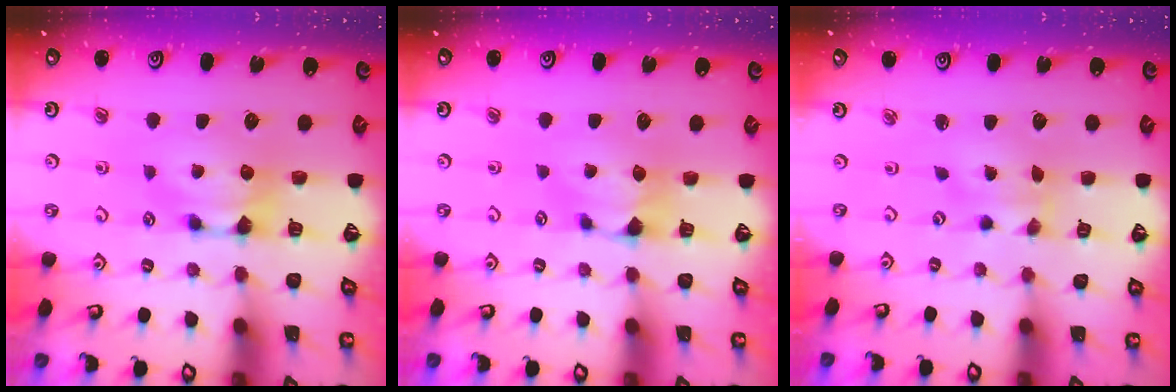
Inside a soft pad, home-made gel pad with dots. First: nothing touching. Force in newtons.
{"total": 0.6, "press": 0.3, "slide": 0.6}
{"total": 2.4, "press": 2.2, "slide": 1.0}